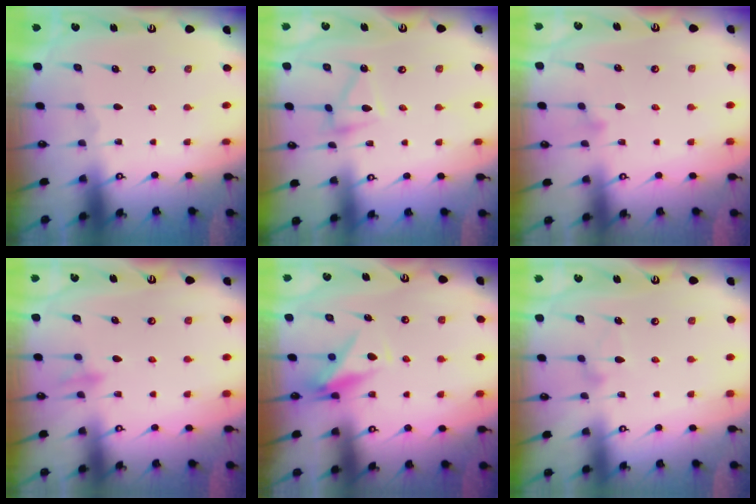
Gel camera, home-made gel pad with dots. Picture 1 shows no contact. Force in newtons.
{"total": 6.7, "press": 6.7, "slide": 0.3}
{"total": 8.6, "press": 8.6, "slide": 0.9}
{"total": 8.0, "press": 8.0, "slide": 0.5}
{"total": 9.2, "press": 9.1, "slide": 1.6}
{"total": 9.8, "press": 9.7, "slide": 0.5}